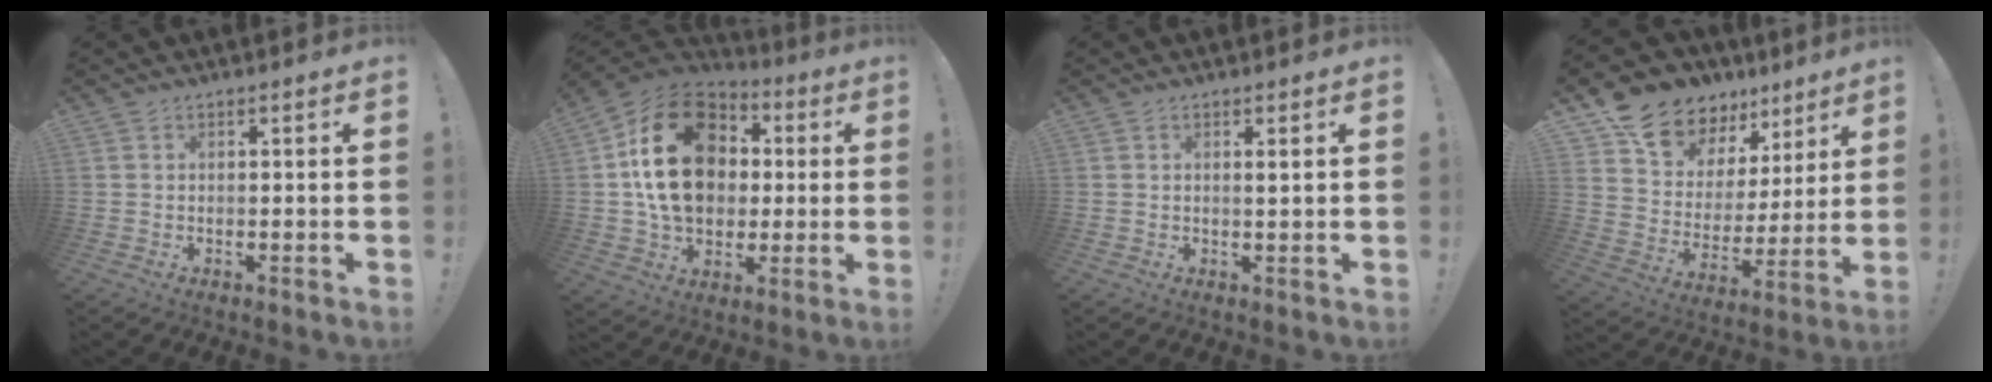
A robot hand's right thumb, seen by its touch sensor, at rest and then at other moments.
{"total": 23.5, "force": [3.2, 18.0, 14.8], "torque": [-0.246, 0.017, 0.076]}
{"total": 1.2, "force": [0.5, 0.0, 1.1], "torque": [-0.008, -0.007, 0.004]}
{"total": 14.1, "force": [11.1, 7.9, 3.7], "torque": [-0.065, -0.086, 0.208]}